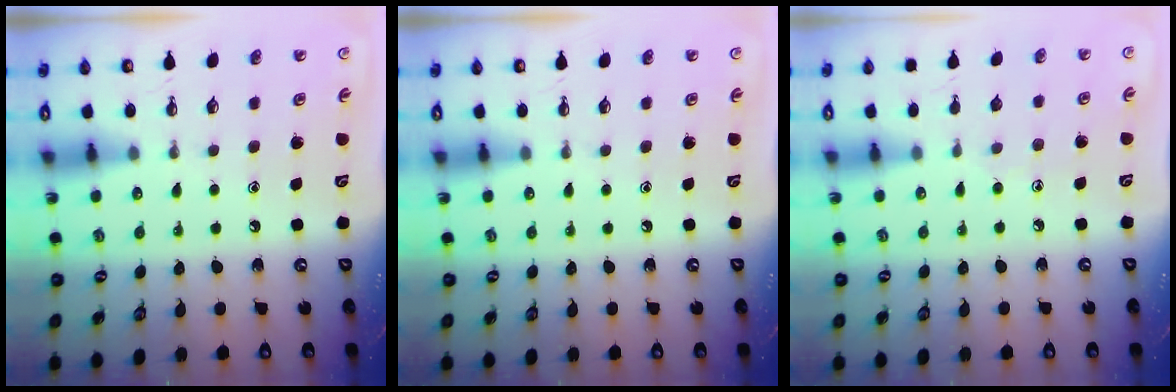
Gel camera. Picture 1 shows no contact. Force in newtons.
{"total": 0.0}
{"total": 4.4, "press": 4.3, "slide": 0.5}